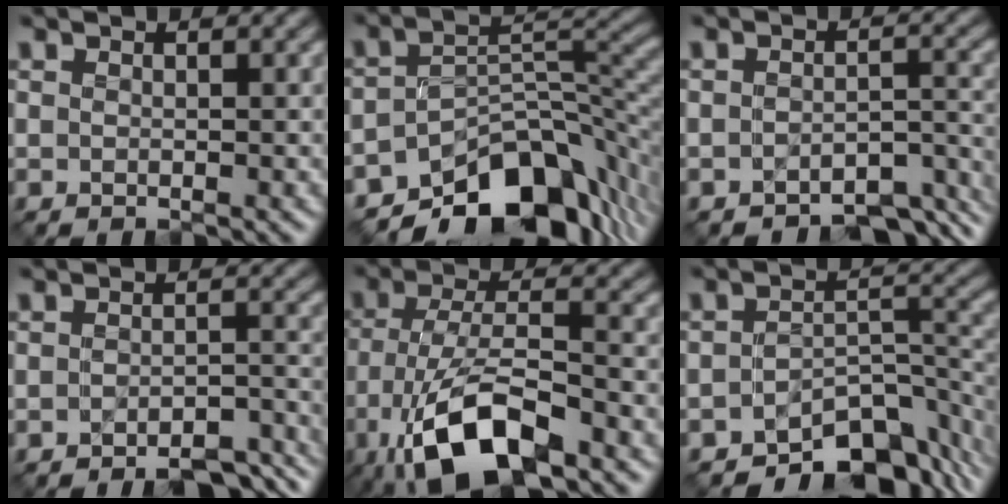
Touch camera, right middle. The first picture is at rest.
{"total": 11.5, "force": [-8.2, 5.3, 6.1], "torque": [-0.077, 0.000, -0.144]}
{"total": 4.5, "force": [-4.1, 1.2, 1.5], "torque": [-0.012, -0.005, -0.050]}
{"total": 4.8, "force": [-4.0, 1.2, 2.4], "torque": [-0.029, -0.002, -0.051]}
{"total": 9.9, "force": [-5.9, 3.5, 7.1], "torque": [-0.137, -0.002, -0.108]}
{"total": 7.9, "force": [-6.1, 3.1, 3.8], "torque": [-0.033, -0.012, -0.096]}